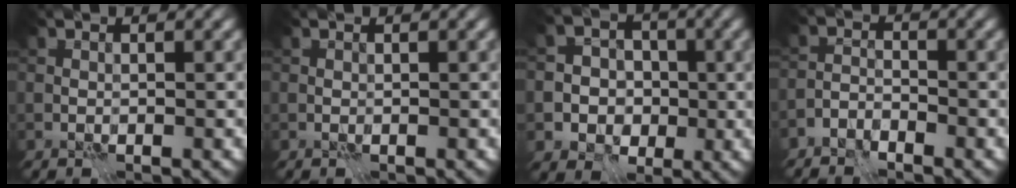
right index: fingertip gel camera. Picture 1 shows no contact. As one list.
[{"total": 0.0}, {"total": 5.9, "force": [-1.4, 5.5, 1.7], "torque": [-0.016, 0.015, -0.049]}, {"total": 2.2, "force": [-2.1, 0.4, 0.3], "torque": [-0.003, 0.007, -0.051]}]